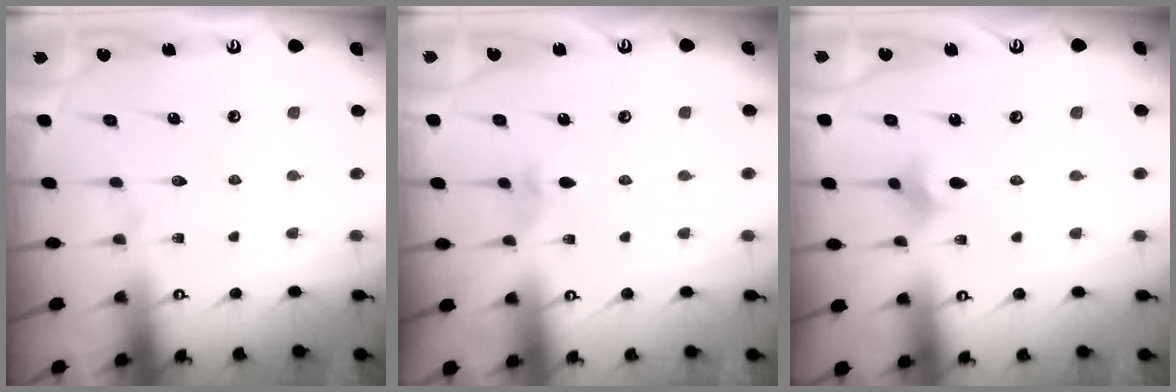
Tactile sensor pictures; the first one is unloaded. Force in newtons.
{"total": 2.0, "press": 2.0, "slide": 0.5}
{"total": 2.6, "press": 2.6, "slide": 0.5}